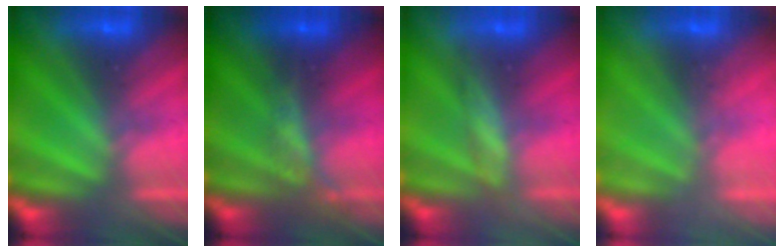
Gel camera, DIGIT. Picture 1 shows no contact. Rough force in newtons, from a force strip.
{"total": 2.1}
{"total": 2.4}
{"total": 1.4}